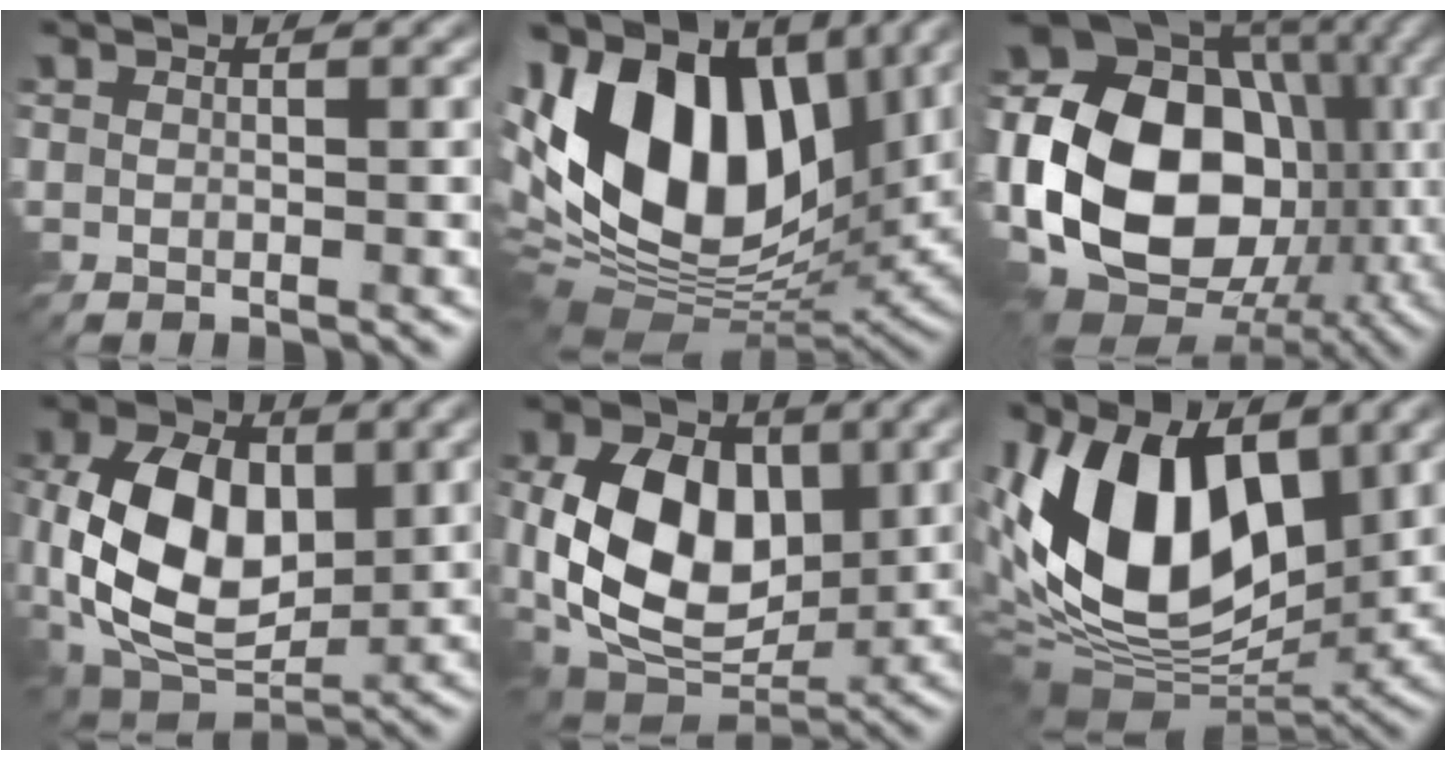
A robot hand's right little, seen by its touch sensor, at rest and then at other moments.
{"total": 17.5, "force": [3.0, 11.1, 13.2], "torque": [-0.274, 0.009, 0.041]}
{"total": 21.1, "force": [-1.2, 16.2, 13.5], "torque": [-0.275, -0.010, -0.027]}
{"total": 11.9, "force": [0.0, 7.8, 8.9], "torque": [-0.180, -0.001, -0.010]}
{"total": 13.1, "force": [0.4, 9.0, 9.6], "torque": [-0.182, 0.001, -0.006]}
{"total": 13.8, "force": [1.1, 7.9, 11.2], "torque": [-0.225, -0.006, -0.001]}